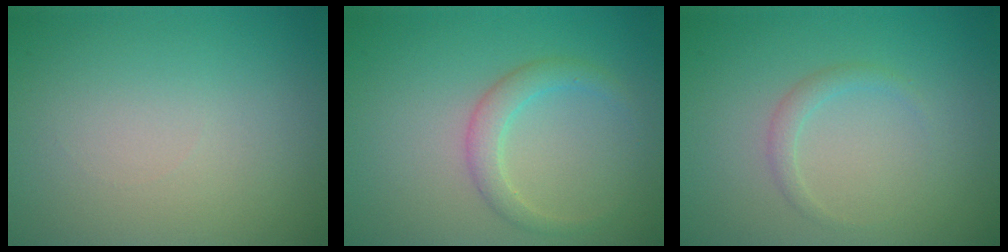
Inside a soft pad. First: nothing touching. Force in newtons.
{"total": 2.3, "press": 2.2, "slide": 0.3}
{"total": 1.2, "press": 1.1, "slide": 0.2}